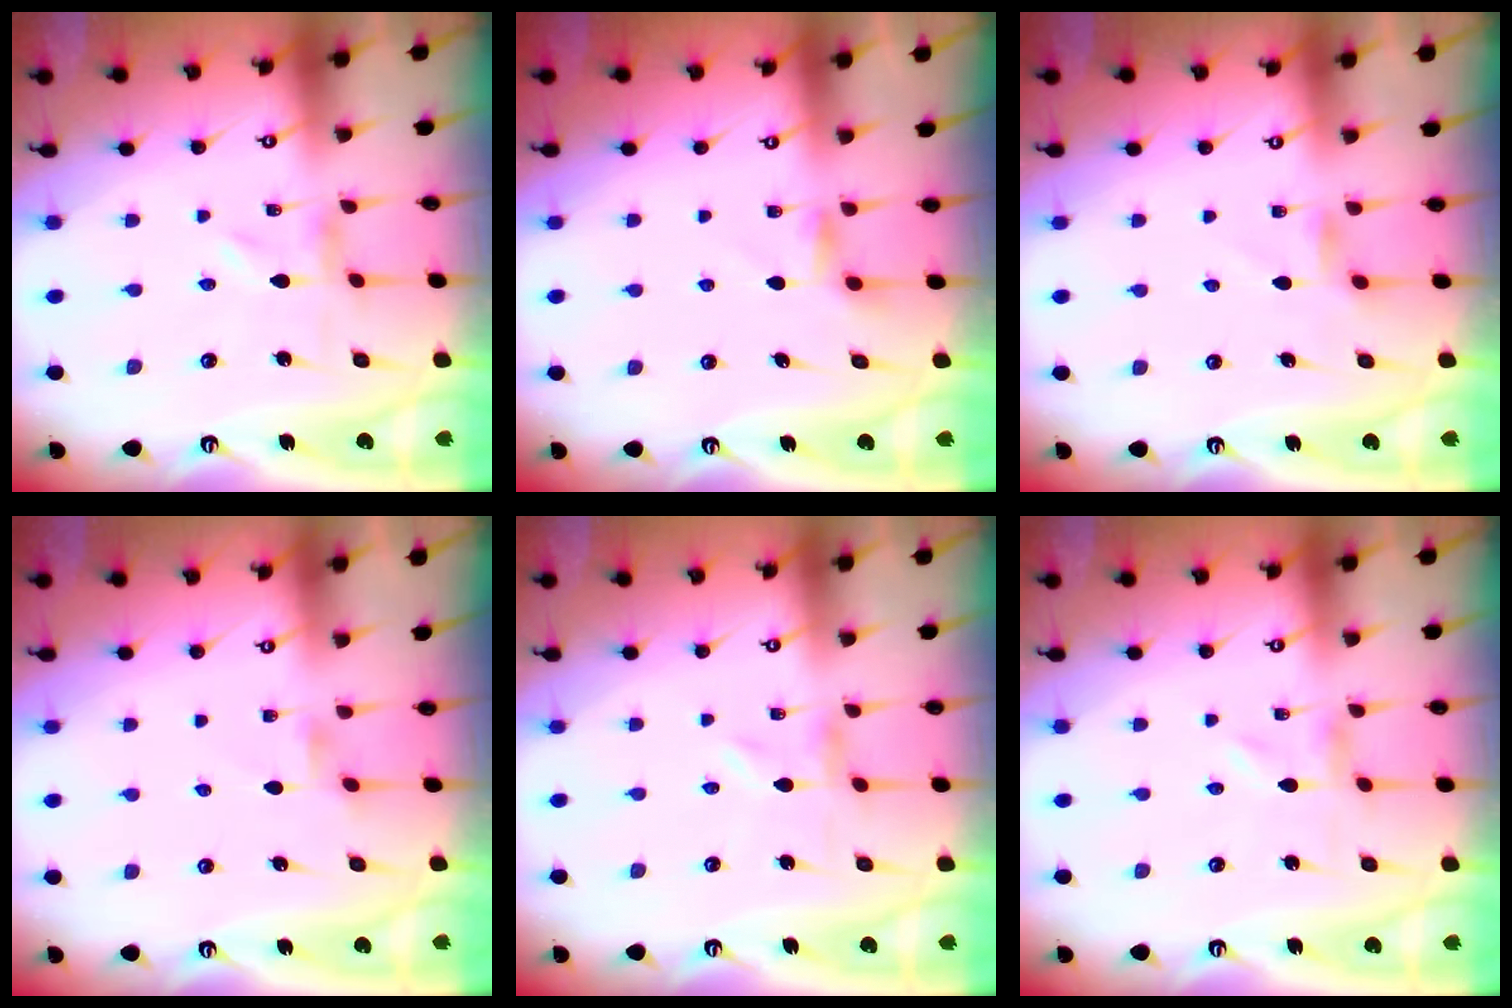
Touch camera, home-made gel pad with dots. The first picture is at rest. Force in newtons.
{"total": 3.5, "press": 3.4, "slide": 0.5}
{"total": 4.6, "press": 4.6, "slide": 0.5}
{"total": 2.0, "press": 2.0, "slide": 0.4}
{"total": 0.0}
{"total": 0.0}